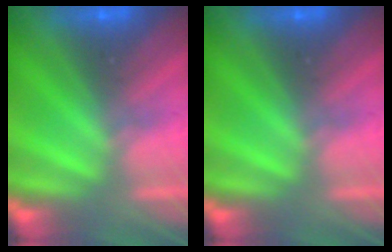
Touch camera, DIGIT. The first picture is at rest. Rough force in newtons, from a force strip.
{"total": 0.0}